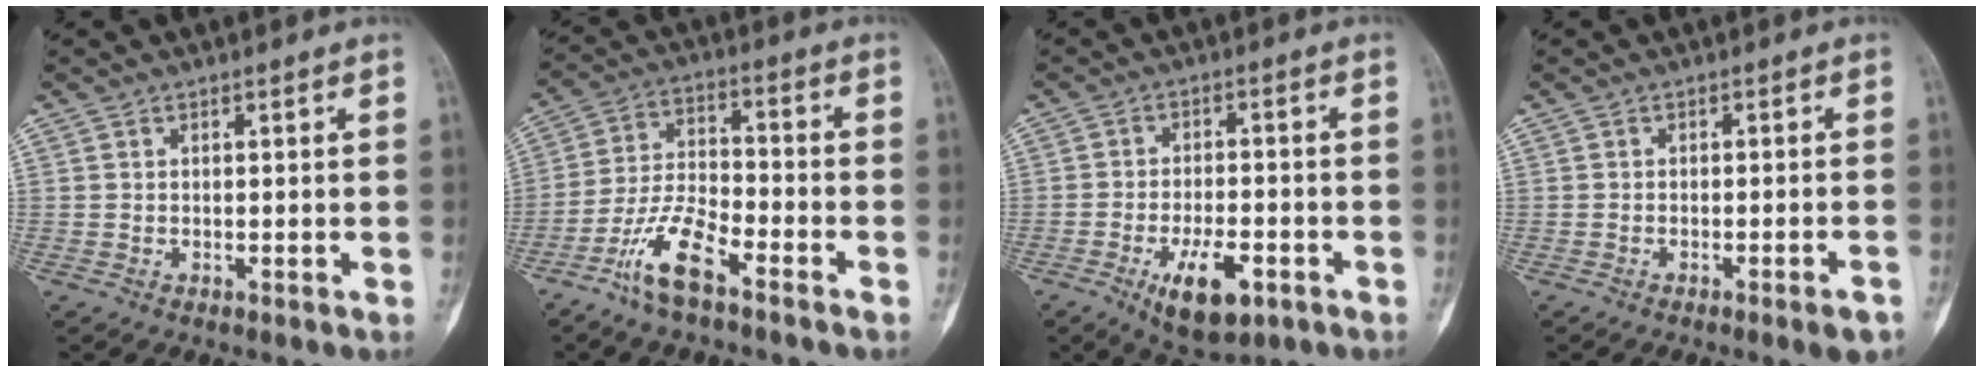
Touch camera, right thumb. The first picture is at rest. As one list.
[{"total": 10.0, "force": [-6.5, 2.9, 7.1], "torque": [-0.151, 0.037, -0.131]}, {"total": 9.9, "force": [-4.5, 4.3, 7.7], "torque": [-0.123, 0.012, -0.067]}, {"total": 3.7, "force": [-2.3, 0.5, 2.9], "torque": [-0.038, 0.009, -0.029]}]